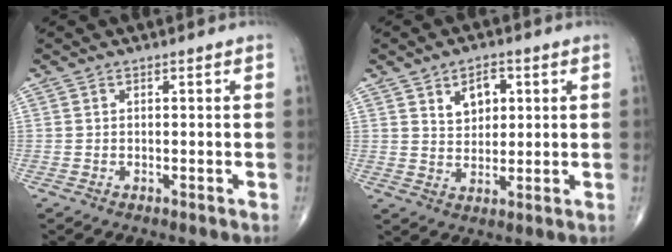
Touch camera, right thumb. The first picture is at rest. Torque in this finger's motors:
{"motor_torque": [0.04, 0.16, -0.04, 0.03, 0.10]}